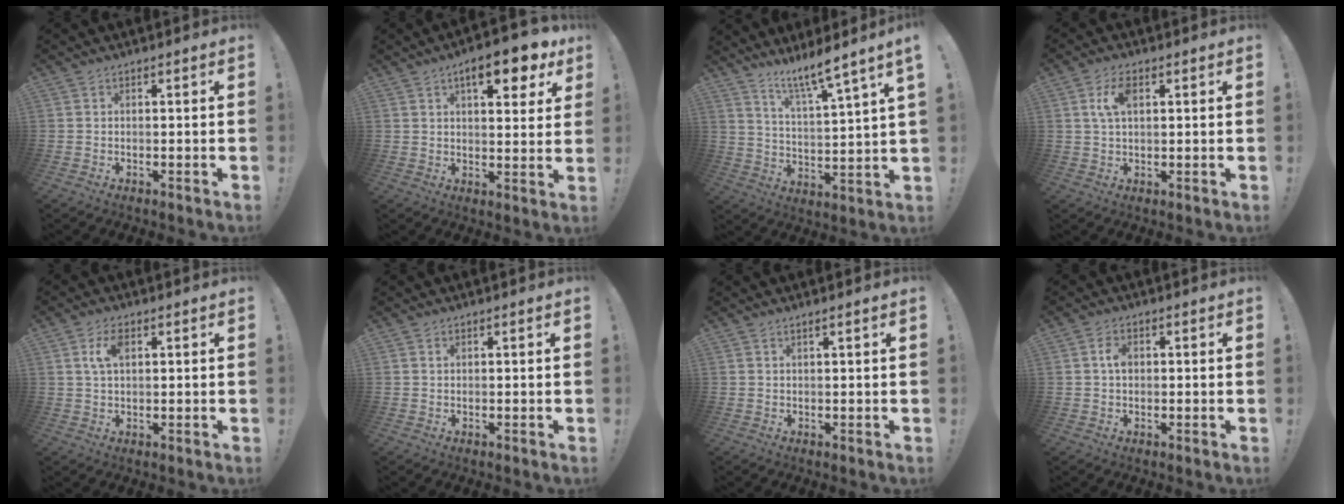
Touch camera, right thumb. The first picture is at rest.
{"total": 11.3, "force": [5.9, 3.8, 8.9], "torque": [-0.117, -0.024, 0.091]}
{"total": 9.7, "force": [7.6, 0.0, 6.0], "torque": [-0.104, -0.060, 0.121]}
{"total": 6.4, "force": [2.0, 3.4, 5.1], "torque": [-0.098, 0.002, 0.033]}
{"total": 5.6, "force": [1.9, 3.0, 4.4], "torque": [-0.079, 0.004, 0.033]}
{"total": 0.6, "force": [0.3, 0.5, 0.2], "torque": [0.002, -0.002, 0.006]}
{"total": 1.3, "force": [0.7, -0.2, 1.1], "torque": [-0.017, -0.002, 0.010]}
{"total": 3.5, "force": [0.4, 2.3, 2.6], "torque": [-0.038, 0.004, 0.004]}